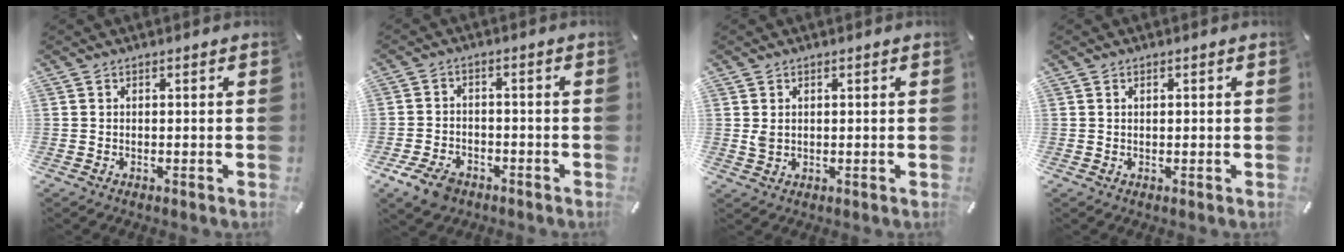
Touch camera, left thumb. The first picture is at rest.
{"total": 6.4, "force": [-4.0, 4.0, 3.0], "torque": [-0.068, 0.018, -0.075]}
{"total": 1.8, "force": [0.6, 1.4, 0.9], "torque": [-0.021, 0.003, 0.011]}
{"total": 0.6, "force": [0.2, 0.3, 0.4], "torque": [-0.009, 0.002, 0.003]}